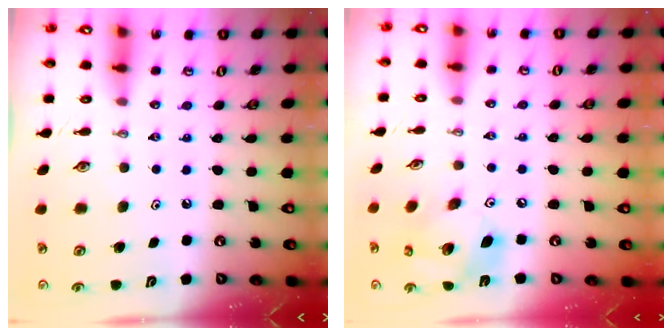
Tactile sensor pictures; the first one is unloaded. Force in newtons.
{"total": 15.2, "press": 15.1, "slide": 2.1}